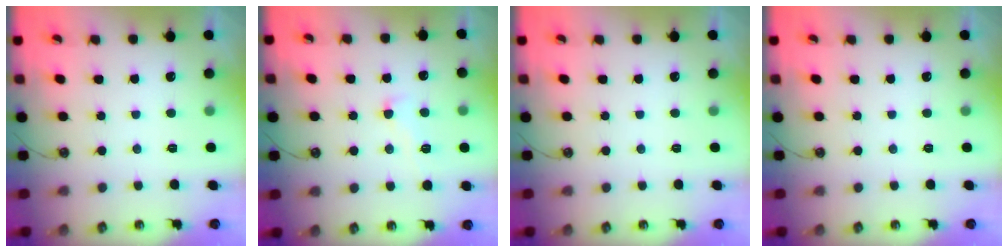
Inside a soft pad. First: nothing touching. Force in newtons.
{"total": 0.8, "press": 0.2, "slide": 0.8}
{"total": 0.0}
{"total": 0.0}